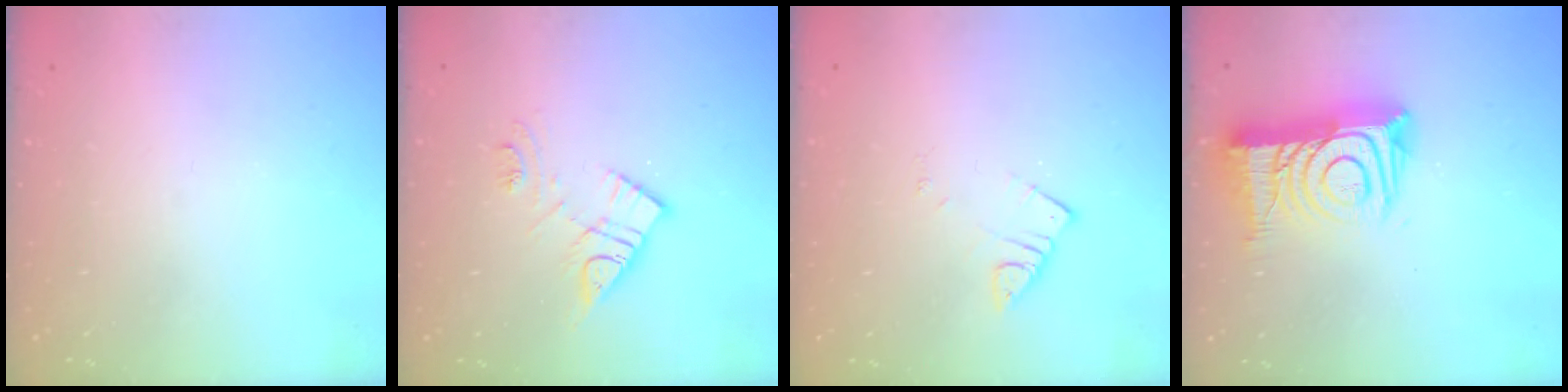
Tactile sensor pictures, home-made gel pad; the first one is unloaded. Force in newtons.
{"total": 11.6, "press": 11.6, "slide": 0.9}
{"total": 2.6, "press": 2.6, "slide": 0.1}
{"total": 17.3, "press": 17.2, "slide": 1.3}